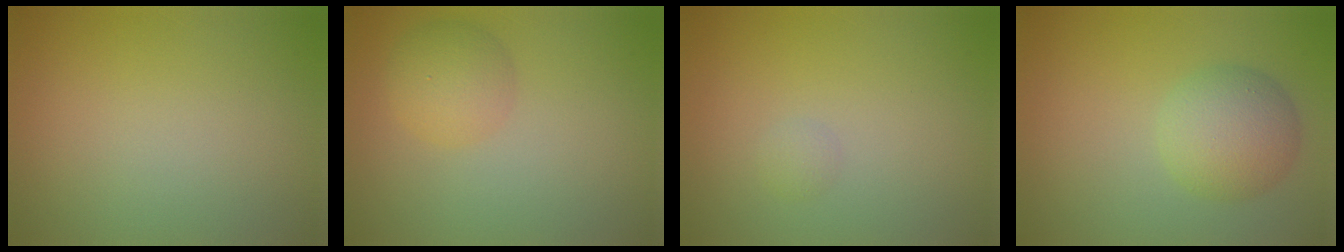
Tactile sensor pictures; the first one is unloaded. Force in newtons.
{"total": 2.9, "press": 2.9, "slide": 0.1}
{"total": 0.7, "press": 0.7, "slide": 0.0}
{"total": 4.2, "press": 4.2, "slide": 0.1}